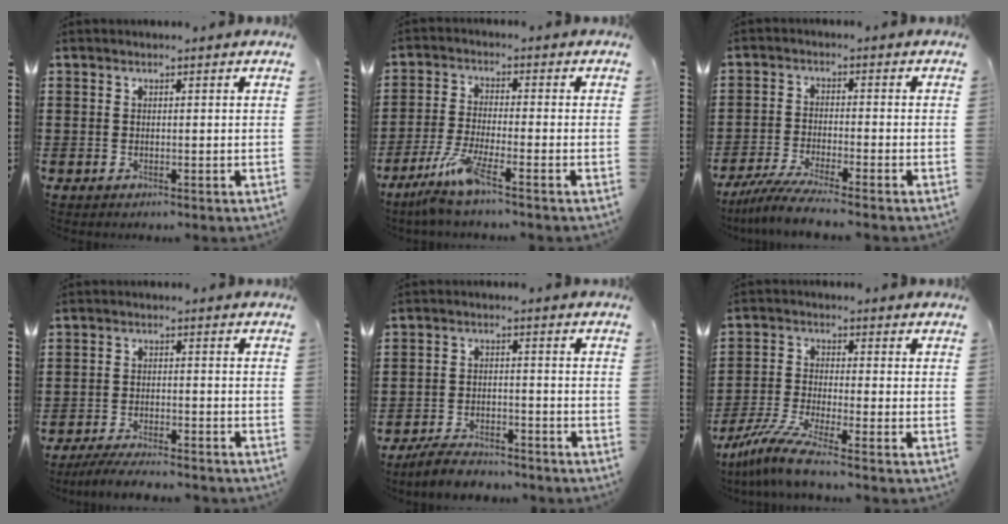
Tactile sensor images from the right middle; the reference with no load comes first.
{"total": 6.3, "force": [-4.1, 0.5, 4.7], "torque": [-0.109, -0.017, -0.081]}
{"total": 5.3, "force": [-4.7, -0.3, 2.5], "torque": [-0.061, -0.022, -0.091]}
{"total": 4.3, "force": [-4.1, 0.1, 1.3], "torque": [-0.030, -0.005, -0.081]}
{"total": 4.5, "force": [-4.3, 0.8, 1.0], "torque": [-0.025, 0.006, -0.089]}
{"total": 6.9, "force": [-5.6, 0.2, 4.1], "torque": [-0.098, -0.020, -0.110]}